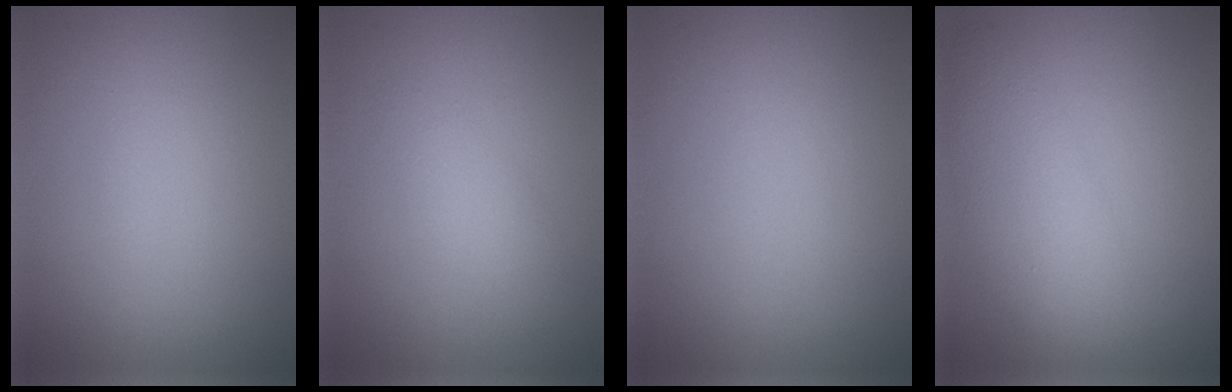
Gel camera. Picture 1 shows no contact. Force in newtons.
{"total": 1.8, "press": 1.8, "slide": 0.1}
{"total": 0.0}
{"total": 4.3, "press": 4.3, "slide": 0.1}